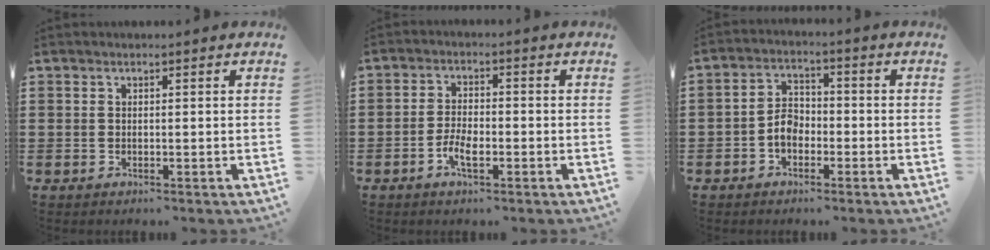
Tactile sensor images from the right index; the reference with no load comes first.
{"total": 3.7, "force": [-1.7, 1.5, 2.9], "torque": [-0.064, 0.000, -0.035]}
{"total": 4.0, "force": [-1.6, 2.7, 2.5], "torque": [-0.062, 0.004, -0.035]}